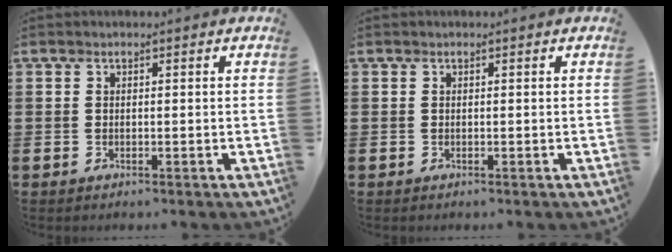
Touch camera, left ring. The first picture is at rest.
{"total": 0.0}